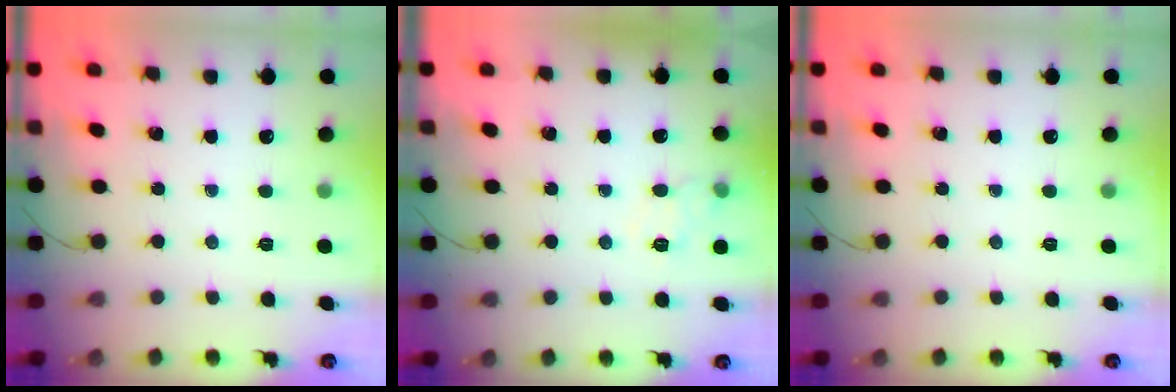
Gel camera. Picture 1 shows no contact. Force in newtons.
{"total": 8.6, "press": 8.4, "slide": 1.7}
{"total": 0.0}